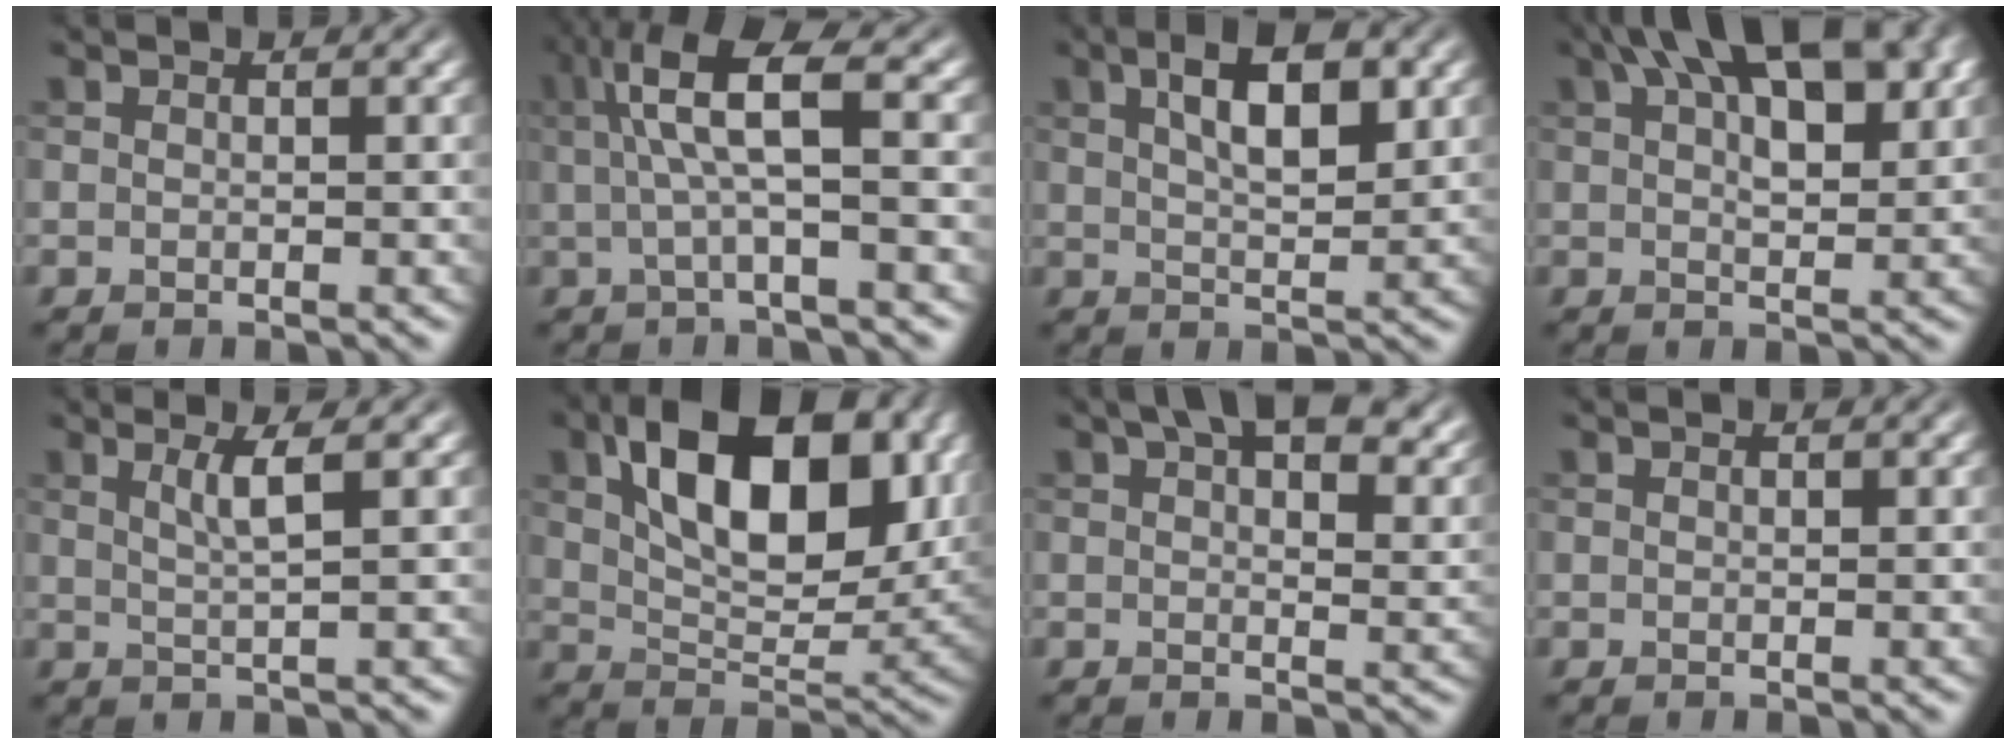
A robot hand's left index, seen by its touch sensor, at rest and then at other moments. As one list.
[{"total": 6.0, "force": [1.0, 1.1, 5.8], "torque": [-0.104, 0.013, 0.013]}, {"total": 6.1, "force": [2.4, 2.2, 5.1], "torque": [-0.083, 0.008, 0.039]}, {"total": 12.4, "force": [5.5, 5.3, 9.7], "torque": [-0.141, 0.028, 0.070]}, {"total": 2.5, "force": [0.9, 0.5, 2.3], "torque": [-0.038, 0.001, 0.014]}, {"total": 13.8, "force": [5.0, 7.6, 10.4], "torque": [-0.162, 0.005, 0.091]}, {"total": 8.8, "force": [5.1, 3.9, 6.1], "torque": [-0.072, 0.011, 0.075]}, {"total": 0.0}]